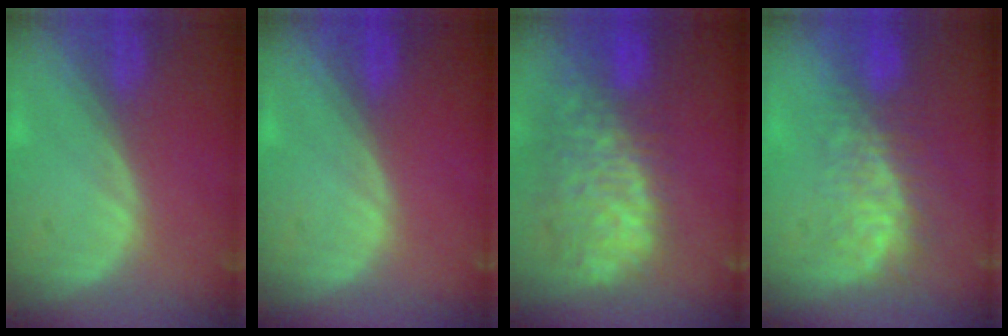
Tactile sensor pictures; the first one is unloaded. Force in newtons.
{"total": 0.0}
{"total": 11.7, "press": 9.8, "slide": 6.4}
{"total": 7.6, "press": 7.1, "slide": 2.8}